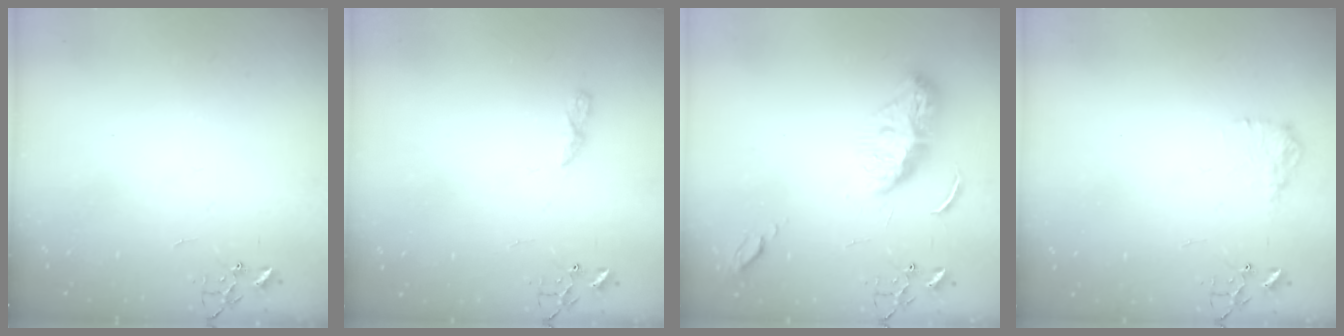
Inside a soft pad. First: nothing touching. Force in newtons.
{"total": 5.5, "press": 5.4, "slide": 0.4}
{"total": 11.3, "press": 11.3, "slide": 0.3}
{"total": 9.6, "press": 9.6, "slide": 0.3}